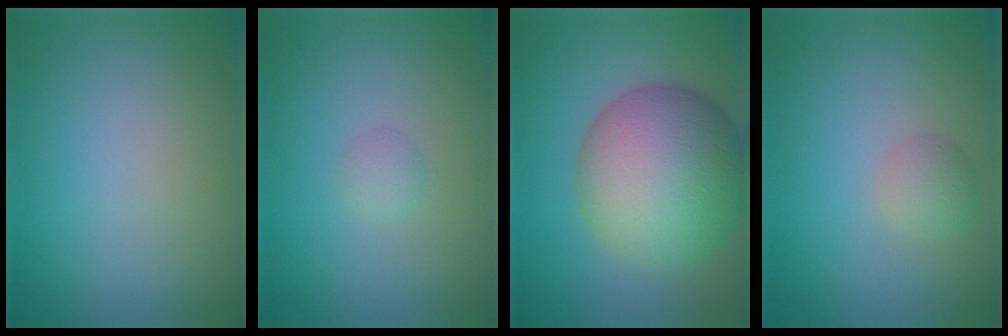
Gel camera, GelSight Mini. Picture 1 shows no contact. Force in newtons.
{"total": 1.0, "press": 1.0, "slide": 0.1}
{"total": 13.3, "press": 13.3, "slide": 0.4}
{"total": 1.7, "press": 1.7, "slide": 0.1}